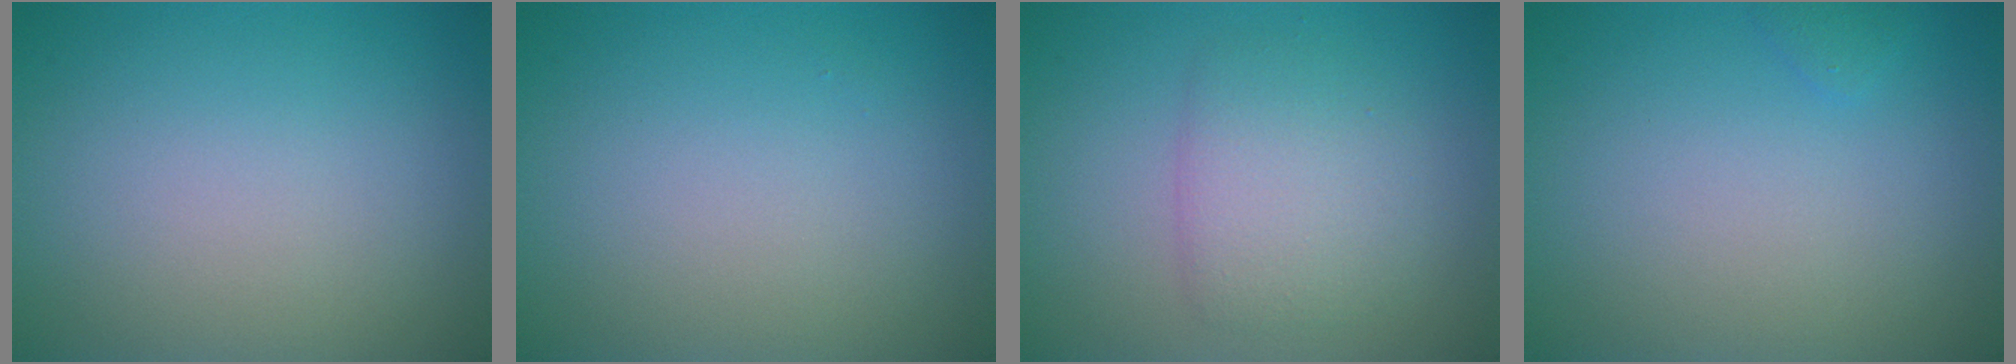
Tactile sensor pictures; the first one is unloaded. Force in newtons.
{"total": 0.0}
{"total": 3.4, "press": 3.4, "slide": 0.1}
{"total": 0.6, "press": 0.6, "slide": 0.1}